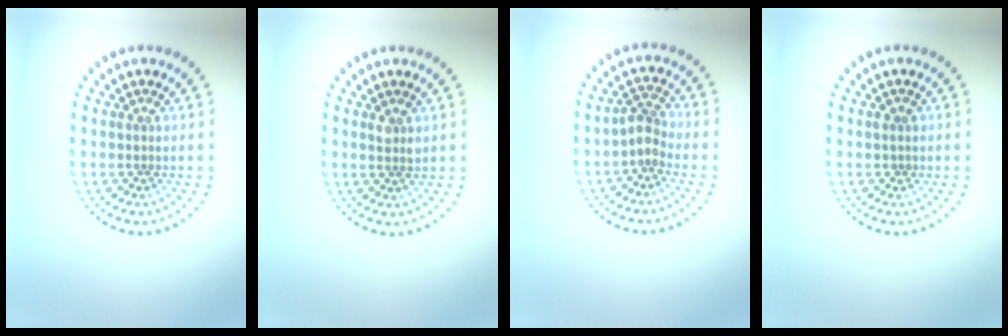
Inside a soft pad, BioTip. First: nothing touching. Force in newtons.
{"total": 1.1, "press": 1.1, "slide": 0.2}
{"total": 1.9, "press": 1.5, "slide": 1.2}
{"total": 0.8, "press": 0.7, "slide": 0.2}